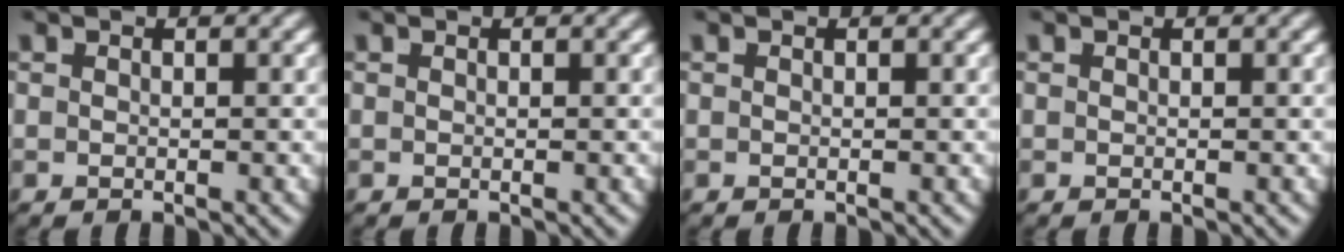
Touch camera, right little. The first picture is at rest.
{"total": 0.0}
{"total": 0.0}
{"total": 0.0}